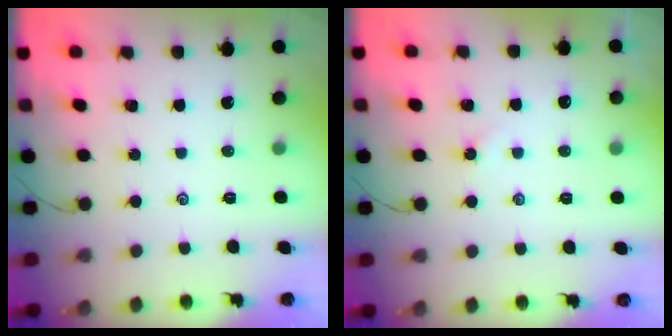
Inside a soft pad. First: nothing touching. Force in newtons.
{"total": 1.9, "press": 1.9, "slide": 0.3}